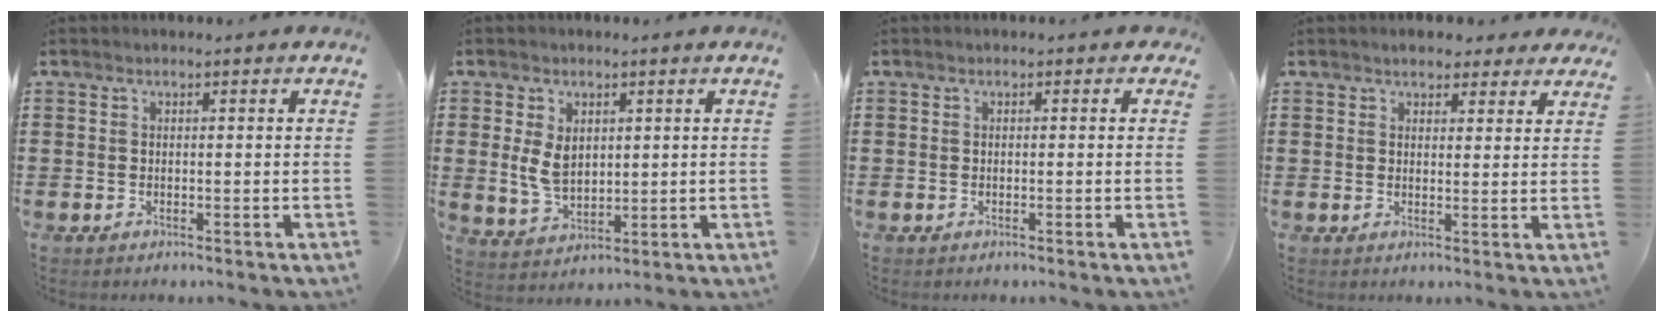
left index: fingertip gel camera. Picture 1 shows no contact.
{"total": 5.5, "force": [1.2, 3.7, 3.9], "torque": [-0.097, 0.005, 0.019]}
{"total": 0.6, "force": [-0.2, 0.5, 0.2], "torque": [-0.005, 0.003, -0.005]}
{"total": 2.9, "force": [2.6, 1.0, 0.7], "torque": [-0.013, -0.003, 0.047]}